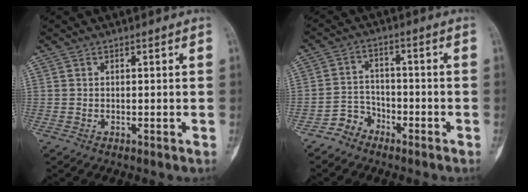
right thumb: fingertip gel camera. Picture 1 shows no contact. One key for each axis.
{"total": 4.5, "fx": -3.4, "fy": 2.9, "fz": 0.1, "tx": 0.015, "ty": 0.033, "tz": -0.069}